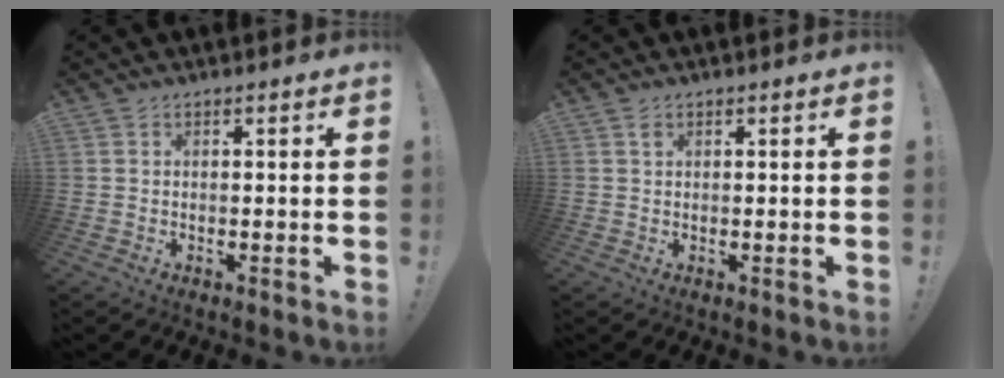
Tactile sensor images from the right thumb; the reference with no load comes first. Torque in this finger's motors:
{"motor_torque": [-0.33, -0.08, 0.11, -0.01, 0.00]}